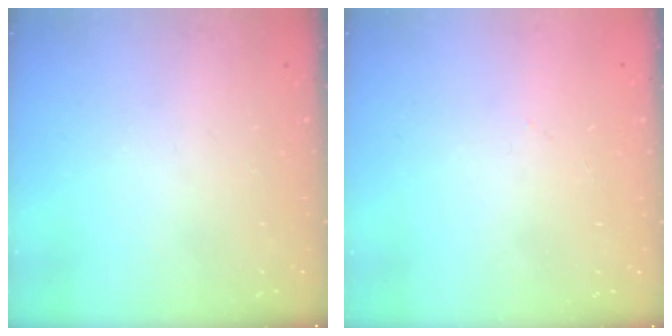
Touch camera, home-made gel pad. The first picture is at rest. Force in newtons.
{"total": 0.0}